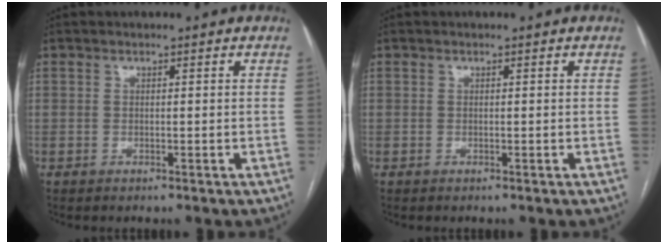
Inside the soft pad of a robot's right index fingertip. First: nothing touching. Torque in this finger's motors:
{"motor_torque": [0.01, 0.01, 0.00, 0.00]}